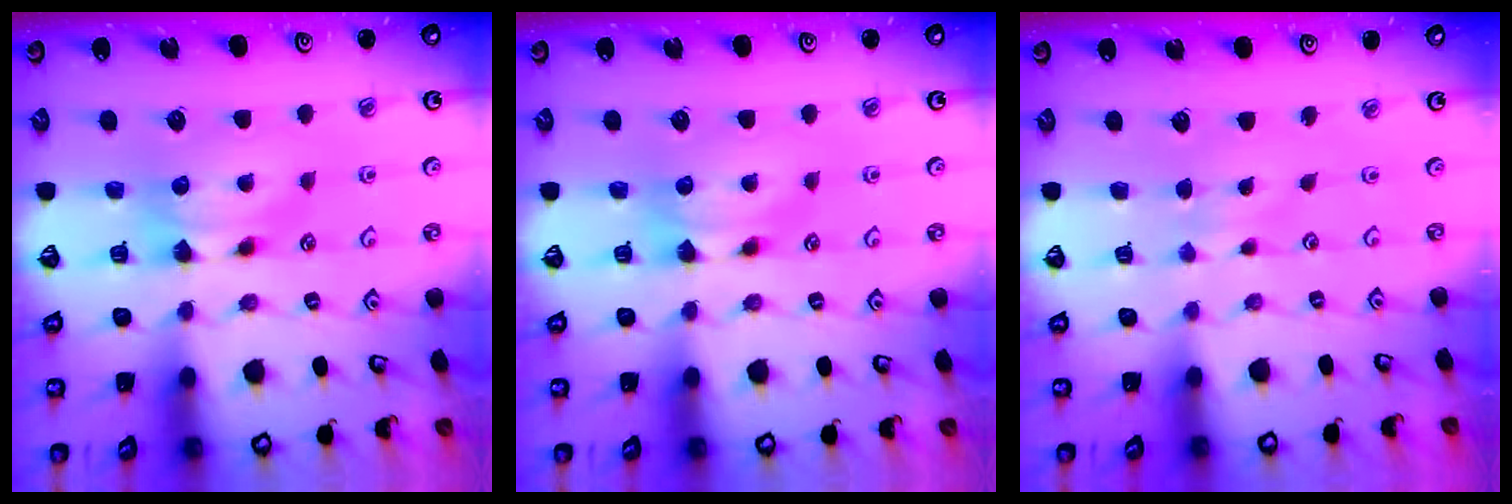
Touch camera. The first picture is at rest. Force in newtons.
{"total": 0.0}
{"total": 3.5, "press": 3.5, "slide": 0.4}